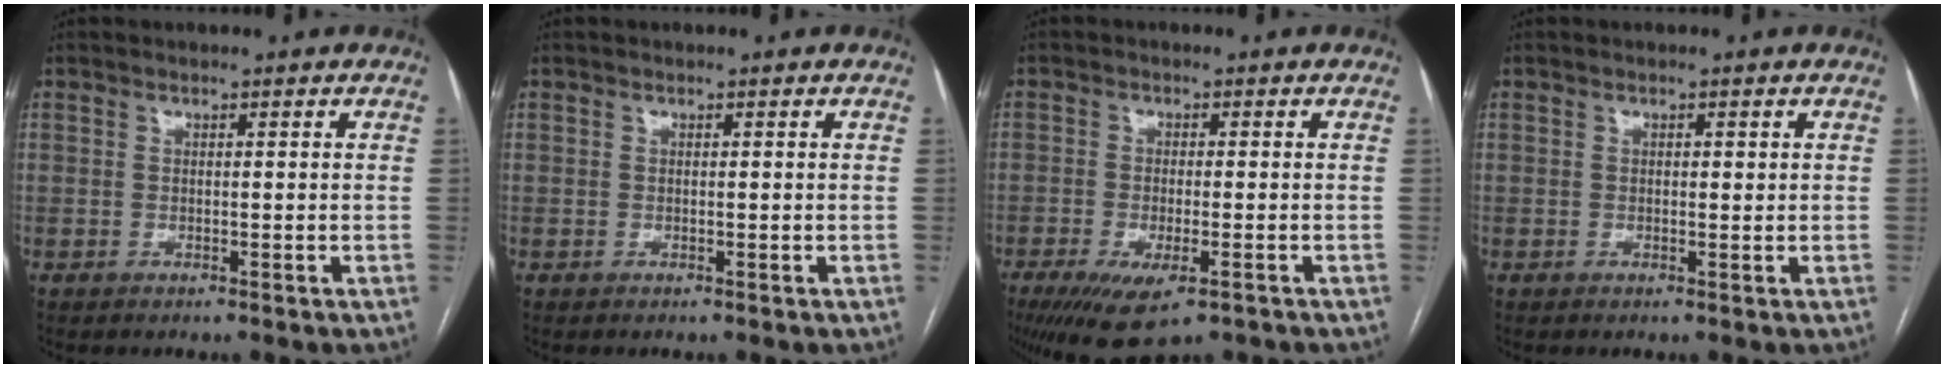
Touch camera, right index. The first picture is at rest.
{"total": 0.0}
{"total": 9.1, "force": [-5.4, 2.9, 6.7], "torque": [-0.109, -0.020, -0.084]}
{"total": 1.0, "force": [0.4, 0.4, 0.9], "torque": [-0.013, 0.000, 0.005]}